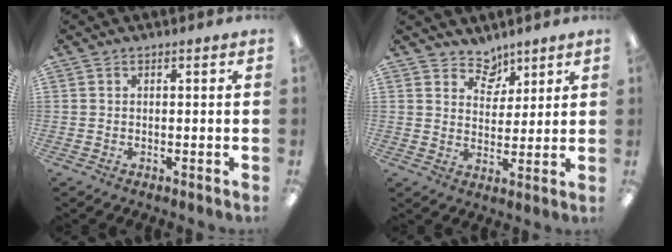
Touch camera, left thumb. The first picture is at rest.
{"total": 6.3, "force": [5.0, 3.8, 0.5], "torque": [-0.003, -0.036, 0.091]}